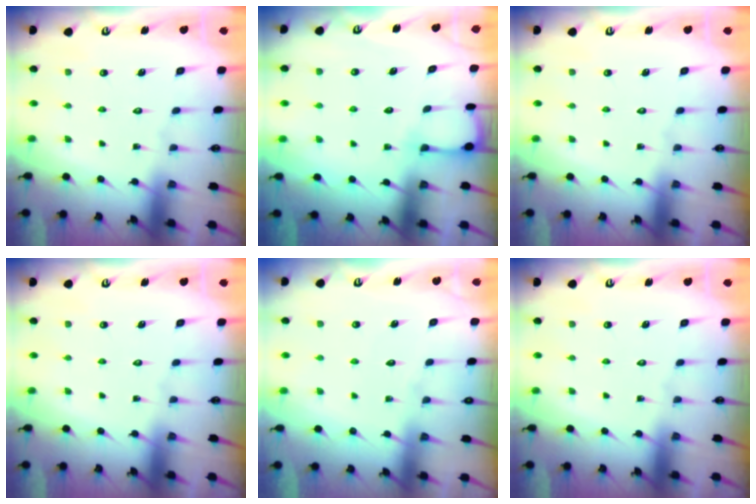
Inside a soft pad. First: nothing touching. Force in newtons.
{"total": 3.3, "press": 3.3, "slide": 0.4}
{"total": 0.0}
{"total": 0.0}
{"total": 2.8, "press": 2.8, "slide": 0.4}
{"total": 0.0}